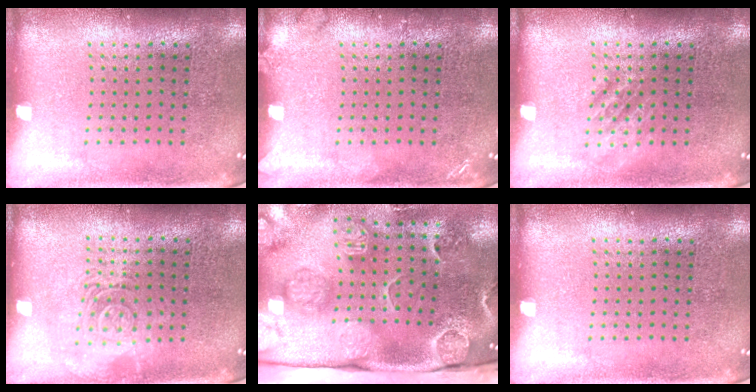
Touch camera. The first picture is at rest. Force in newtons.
{"total": 1.2, "press": 1.1, "slide": 0.2}
{"total": 1.4, "press": 1.4, "slide": 0.2}
{"total": 2.8, "press": 2.8, "slide": 0.4}
{"total": 4.5, "press": 3.4, "slide": 3.0}
{"total": 0.0}